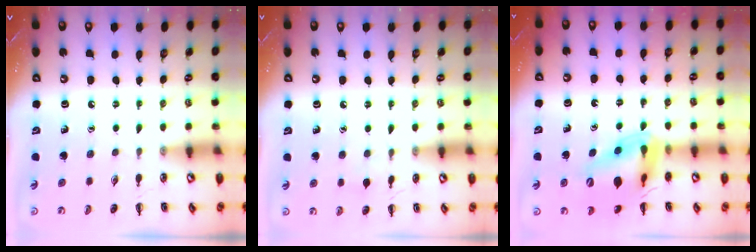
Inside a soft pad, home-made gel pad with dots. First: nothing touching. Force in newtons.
{"total": 5.2, "press": 5.0, "slide": 1.6}
{"total": 14.3, "press": 13.8, "slide": 3.6}